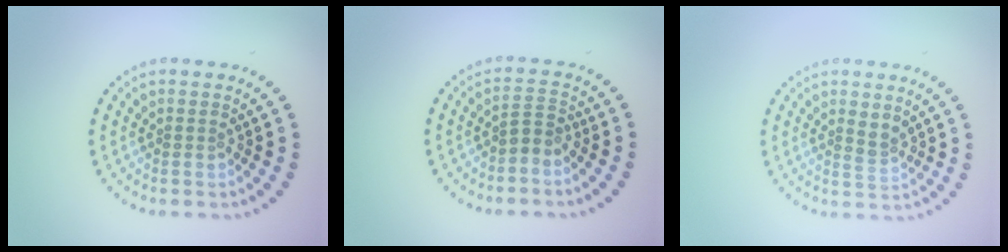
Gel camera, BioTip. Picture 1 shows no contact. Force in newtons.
{"total": 1.8, "press": 1.3, "slide": 1.3}
{"total": 1.5, "press": 0.9, "slide": 1.1}